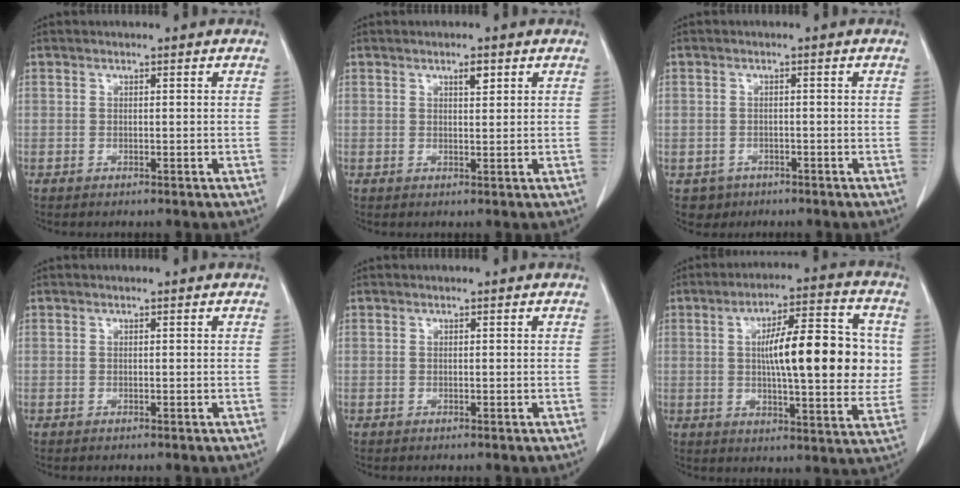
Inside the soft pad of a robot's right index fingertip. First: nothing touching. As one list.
[{"total": 1.7, "force": [1.0, 0.5, 1.3], "torque": [-0.022, -0.003, 0.015]}, {"total": 3.0, "force": [-1.5, 2.6, 0.0], "torque": [0.002, 0.010, -0.021]}, {"total": 0.0}, {"total": 0.0}, {"total": 16.8, "force": [1.9, 4.0, 16.2], "torque": [-0.238, 0.024, 0.028]}]